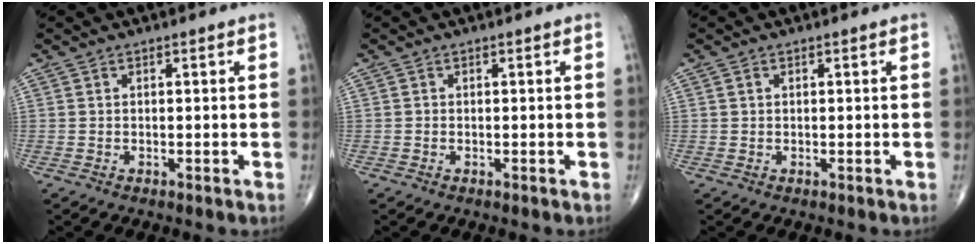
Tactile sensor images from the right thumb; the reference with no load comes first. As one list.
[{"total": 0.0}, {"total": 0.6, "force": [0.2, 0.4, 0.3], "torque": [-0.005, 0.001, 0.004]}]